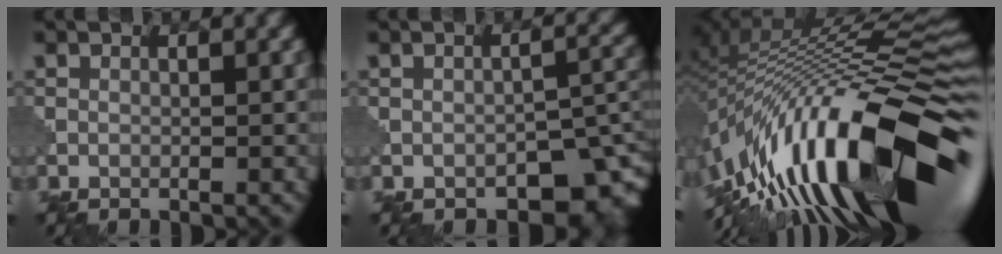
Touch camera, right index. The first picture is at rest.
{"total": 5.3, "force": [-2.9, 3.0, 3.2], "torque": [-0.025, -0.012, -0.030]}
{"total": 17.6, "force": [-6.3, 5.5, 15.5], "torque": [-0.241, 0.042, -0.127]}